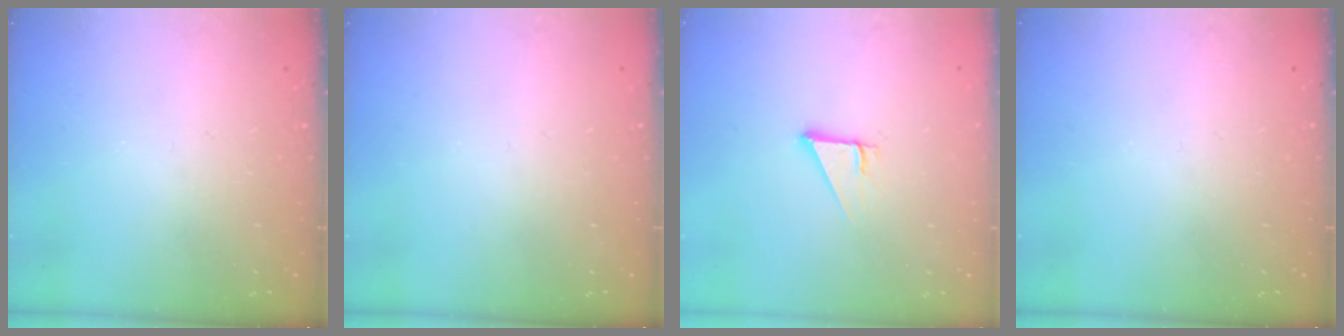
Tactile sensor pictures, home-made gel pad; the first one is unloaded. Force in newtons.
{"total": 0.0}
{"total": 3.7, "press": 3.7, "slide": 0.2}
{"total": 0.0}